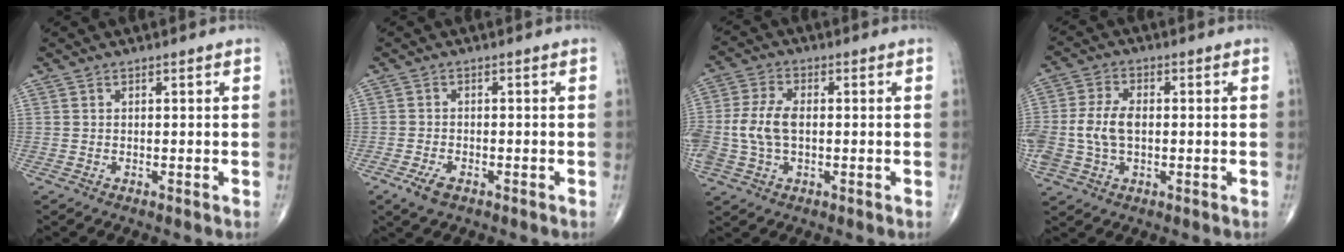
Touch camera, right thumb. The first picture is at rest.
{"total": 3.3, "force": [-1.9, 1.6, 2.2], "torque": [-0.046, 0.000, -0.036]}
{"total": 8.7, "force": [-0.5, 5.2, 6.9], "torque": [-0.160, 0.014, -0.011]}
{"total": 8.9, "force": [-0.5, 5.5, 6.9], "torque": [-0.155, 0.014, -0.010]}